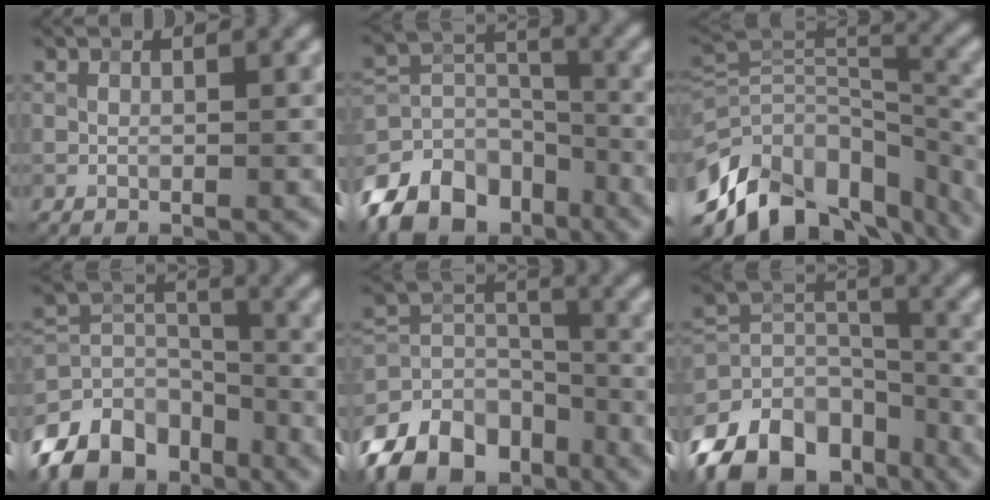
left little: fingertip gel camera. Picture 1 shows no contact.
{"total": 10.2, "force": [-7.1, 5.8, 4.4], "torque": [-0.076, 0.005, -0.136]}
{"total": 12.7, "force": [-8.2, 6.5, 7.2], "torque": [-0.144, 0.013, -0.129]}
{"total": 9.3, "force": [-6.6, 5.2, 3.9], "torque": [-0.074, 0.000, -0.131]}
{"total": 10.1, "force": [-7.2, 5.5, 4.5], "torque": [-0.085, 0.001, -0.139]}
{"total": 11.4, "force": [-7.8, 6.5, 5.2], "torque": [-0.101, 0.007, -0.143]}